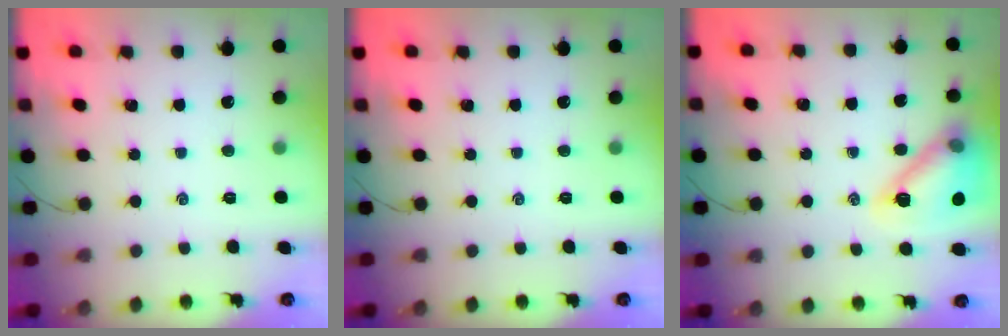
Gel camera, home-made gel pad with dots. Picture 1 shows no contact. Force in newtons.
{"total": 0.0}
{"total": 16.2, "press": 16.1, "slide": 1.5}